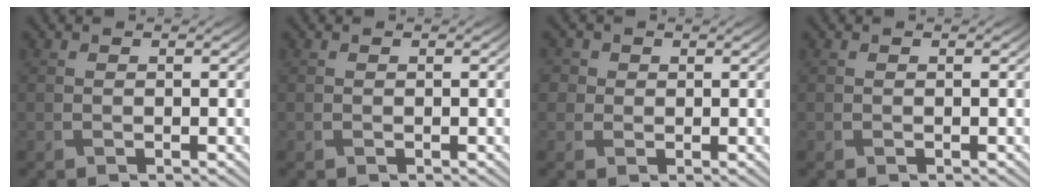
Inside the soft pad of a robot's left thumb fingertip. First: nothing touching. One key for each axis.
{"total": 0.0}
{"total": 2.4, "fx": 0.7, "fy": 2.2, "fz": 0.6, "tx": -0.023, "ty": -0.001, "tz": 0.013}
{"total": 0.0}